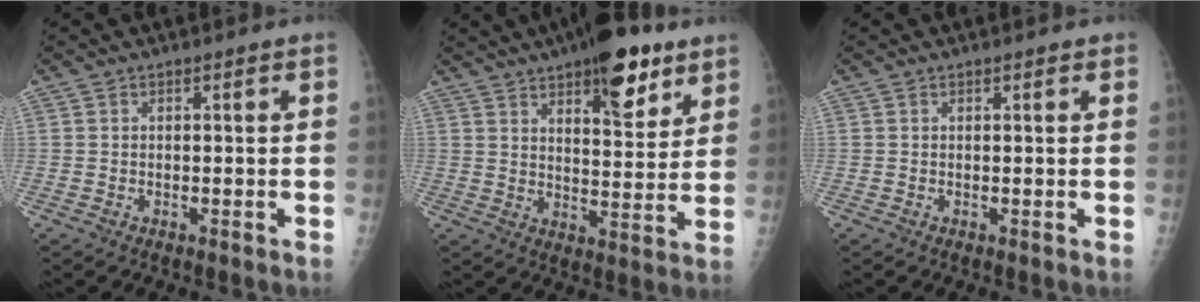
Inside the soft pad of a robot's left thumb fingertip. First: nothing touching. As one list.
[{"total": 15.2, "force": [9.1, 5.7, 10.7], "torque": [-0.115, -0.043, 0.133]}, {"total": 0.6, "force": [0.5, 0.3, 0.2], "torque": [-0.003, -0.003, 0.005]}]